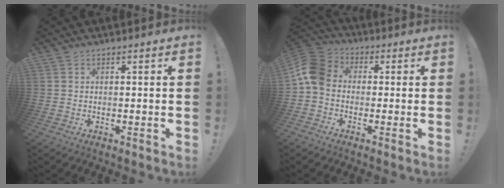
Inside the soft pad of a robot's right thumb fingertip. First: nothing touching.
{"total": 10.0, "force": [-1.0, 7.8, 6.1], "torque": [-0.129, 0.026, -0.012]}